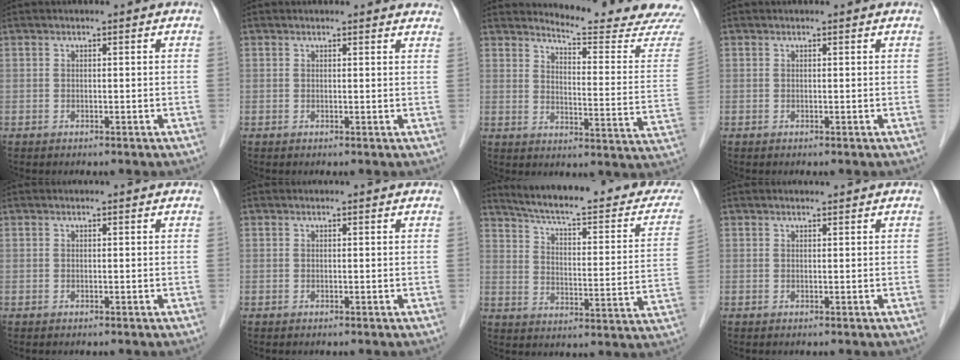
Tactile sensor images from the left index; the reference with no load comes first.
{"total": 7.5, "force": [7.2, 1.6, 1.4], "torque": [0.002, 0.009, 0.057]}
{"total": 15.4, "force": [15.1, -1.9, 2.3], "torque": [-0.033, -0.123, 0.173]}
{"total": 1.2, "force": [1.2, 0.1, 0.2], "torque": [-0.011, 0.011, 0.013]}
{"total": 1.5, "force": [1.5, 0.2, 0.3], "torque": [-0.012, 0.013, 0.016]}
{"total": 2.0, "force": [1.9, 0.3, 0.4], "torque": [-0.014, 0.014, 0.019]}
{"total": 25.9, "force": [22.7, 3.6, 11.8], "torque": [-0.169, -0.048, 0.285]}
{"total": 1.8, "force": [1.8, 0.1, 0.5], "torque": [-0.008, 0.013, 0.029]}